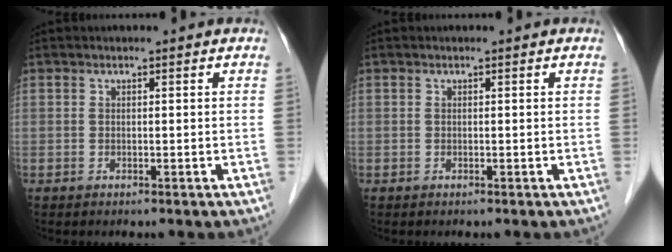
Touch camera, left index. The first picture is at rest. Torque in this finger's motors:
{"motor_torque": [-0.09, -0.09, 0.00, 0.00]}